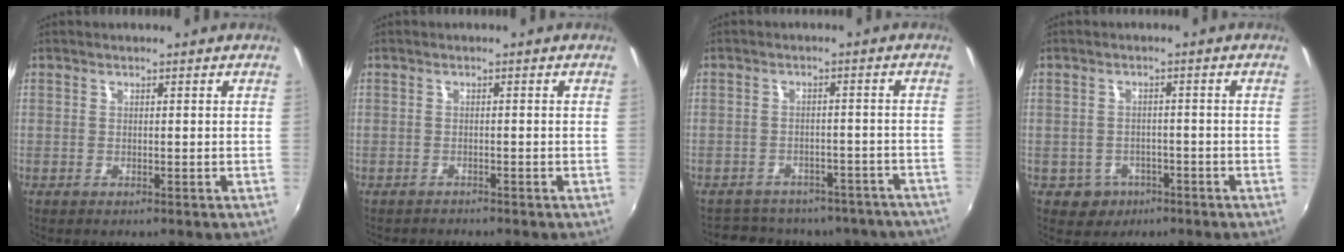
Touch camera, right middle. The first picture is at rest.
{"total": 1.2, "force": [-1.2, 0.1, 0.0], "torque": [-0.005, -0.004, -0.019]}
{"total": 19.8, "force": [-17.1, 8.0, 6.1], "torque": [-0.123, 0.025, -0.193]}
{"total": 4.5, "force": [-2.2, 3.9, 0.9], "torque": [-0.030, 0.005, -0.025]}